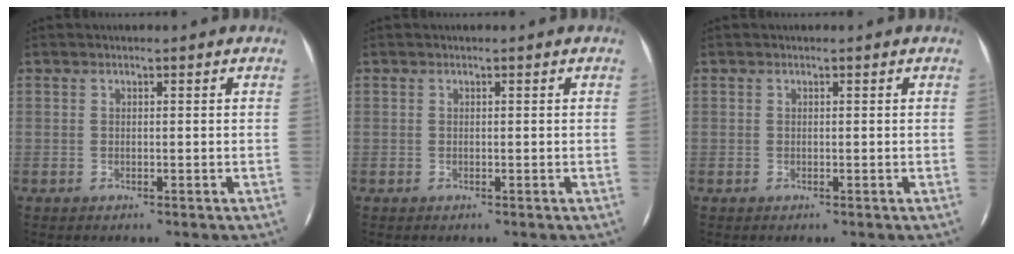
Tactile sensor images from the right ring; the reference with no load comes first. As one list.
[{"total": 0.0}, {"total": 0.0}]